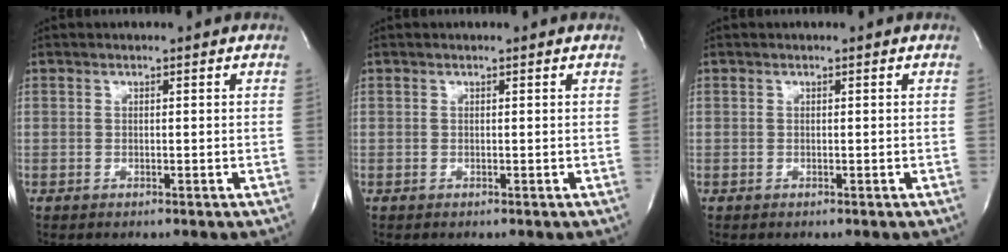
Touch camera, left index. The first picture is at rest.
{"total": 0.0}
{"total": 0.0}